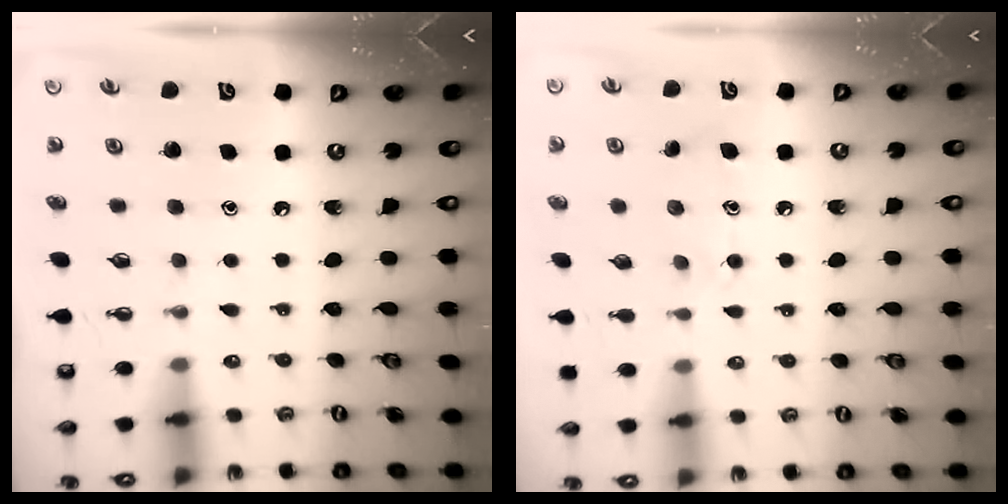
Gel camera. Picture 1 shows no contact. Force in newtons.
{"total": 8.6, "press": 8.6, "slide": 0.6}